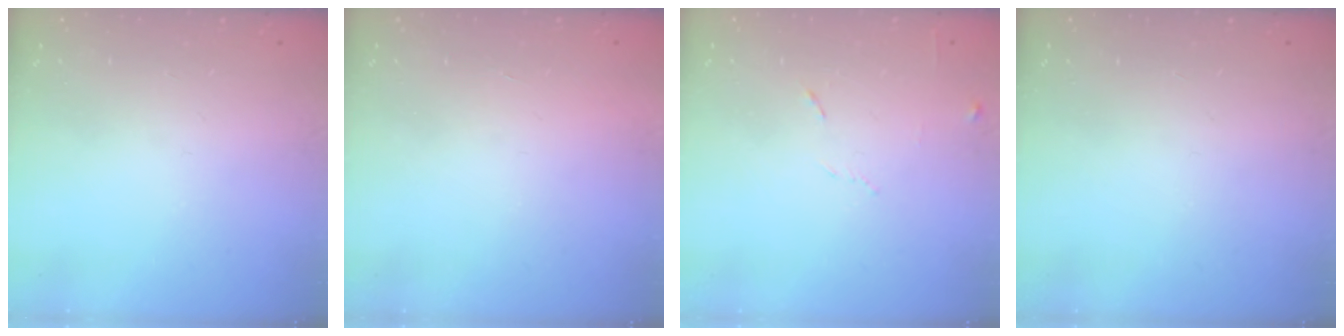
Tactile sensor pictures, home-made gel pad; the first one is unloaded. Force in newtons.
{"total": 1.6, "press": 1.5, "slide": 0.1}
{"total": 6.4, "press": 6.3, "slide": 0.7}
{"total": 0.0}